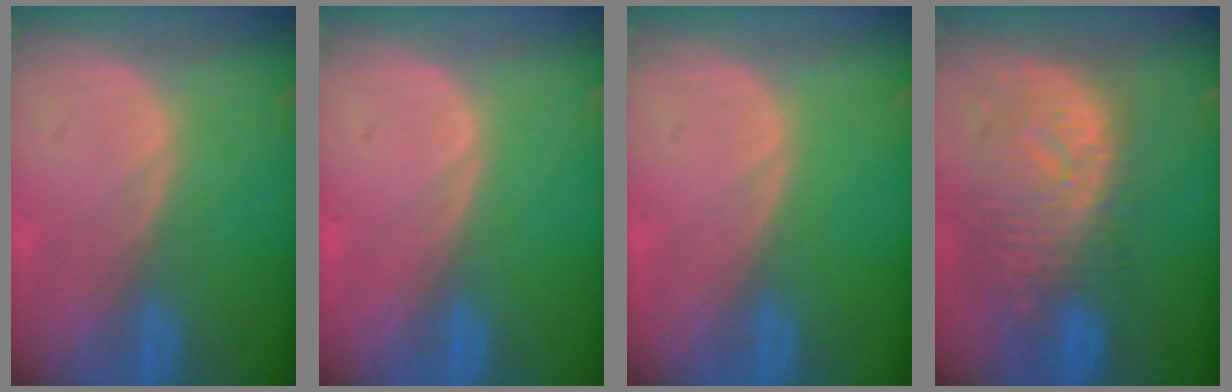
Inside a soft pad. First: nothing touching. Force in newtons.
{"total": 0.0}
{"total": 0.0}
{"total": 10.9, "press": 9.7, "slide": 5.0}